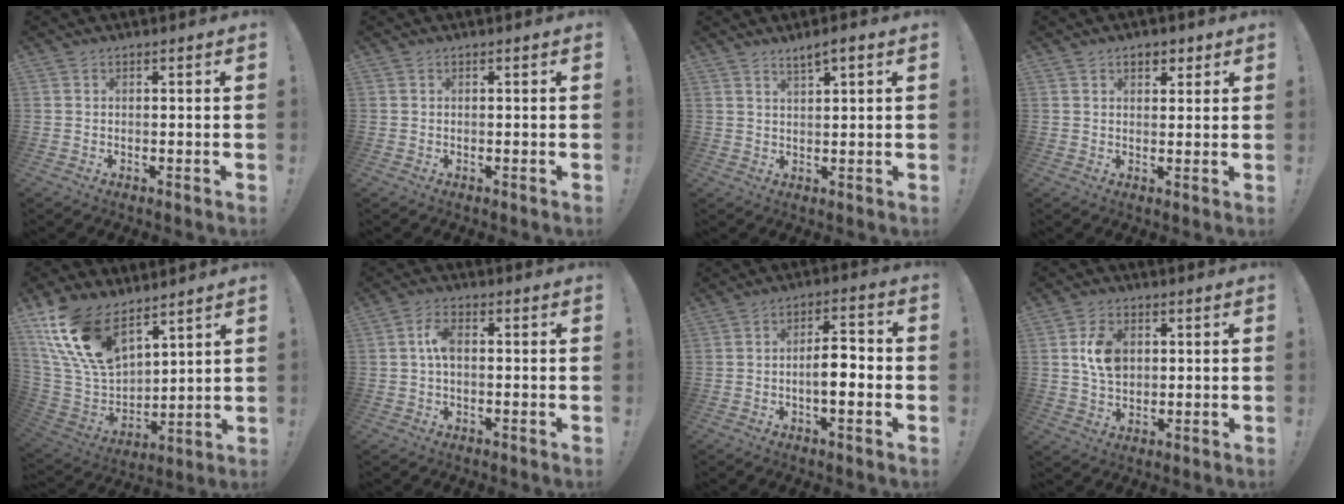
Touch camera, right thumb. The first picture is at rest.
{"total": 0.0}
{"total": 3.6, "force": [2.4, 0.5, 2.6], "torque": [-0.043, -0.012, 0.038]}
{"total": 3.8, "force": [2.0, 2.4, 2.1], "torque": [-0.021, -0.004, 0.033]}
{"total": 19.0, "force": [11.9, 9.9, 10.9], "torque": [-0.229, -0.070, 0.226]}
{"total": 5.2, "force": [0.3, 2.7, 4.4], "torque": [-0.086, 0.010, 0.005]}
{"total": 7.9, "force": [-2.1, 3.0, 7.0], "torque": [-0.109, 0.014, -0.038]}
{"total": 8.6, "force": [1.5, 6.2, 5.8], "torque": [-0.103, 0.009, 0.030]}